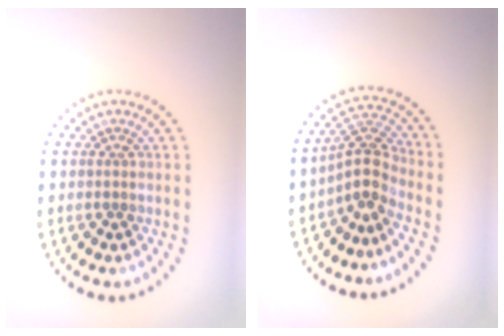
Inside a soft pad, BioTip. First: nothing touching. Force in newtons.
{"total": 3.4, "press": 2.6, "slide": 2.2}